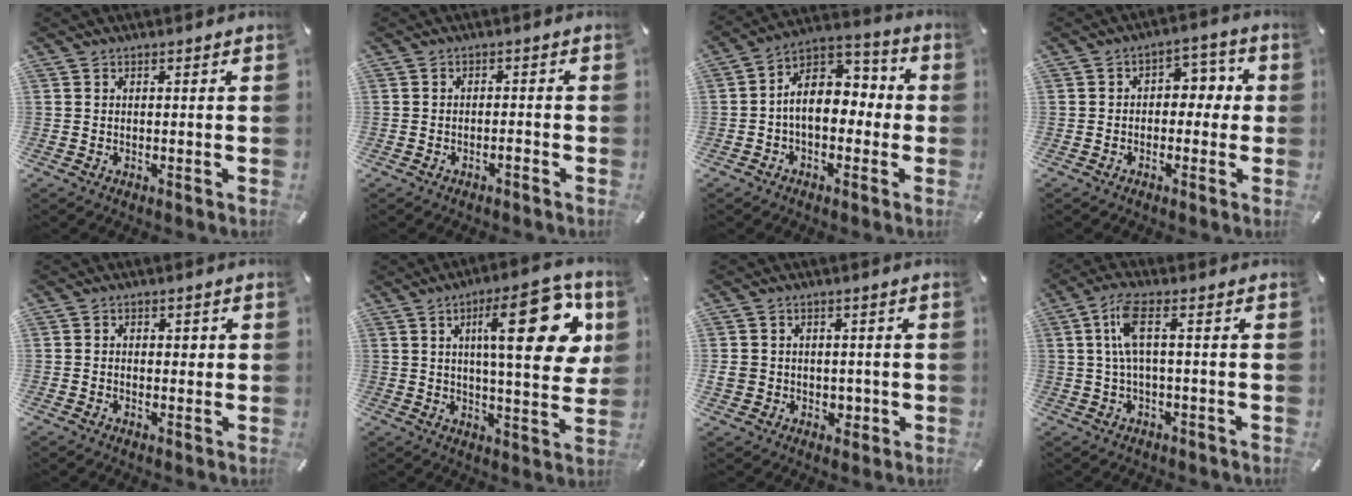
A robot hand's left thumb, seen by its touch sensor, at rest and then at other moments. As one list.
[{"total": 1.7, "force": [-1.3, 0.5, 1.0], "torque": [-0.020, 0.002, -0.023]}, {"total": 10.8, "force": [-1.0, 7.7, 7.5], "torque": [-0.121, 0.004, -0.019]}, {"total": 5.3, "force": [-1.0, 4.0, 3.4], "torque": [-0.043, 0.009, -0.029]}, {"total": 2.0, "force": [-0.2, 1.5, 1.3], "torque": [-0.018, 0.003, -0.008]}, {"total": 22.2, "force": [7.5, 7.6, 19.5], "torque": [-0.277, -0.021, 0.102]}, {"total": 4.9, "force": [-0.2, 4.8, 1.1], "torque": [-0.014, 0.001, -0.003]}, {"total": 7.4, "force": [0.9, 2.2, 7.1], "torque": [-0.146, -0.001, 0.013]}]